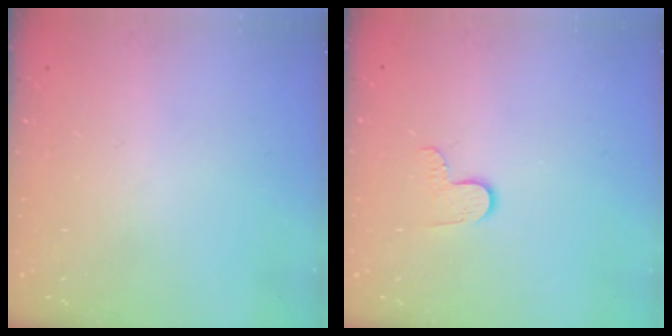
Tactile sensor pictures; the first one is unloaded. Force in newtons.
{"total": 6.4, "press": 6.4, "slide": 0.5}